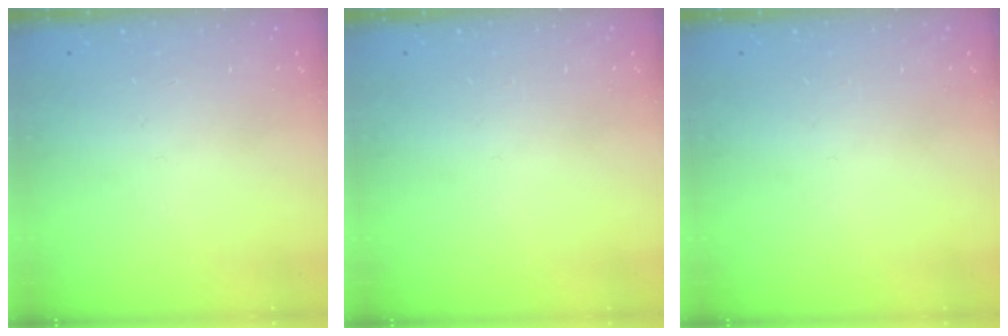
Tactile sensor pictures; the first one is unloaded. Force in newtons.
{"total": 0.0}
{"total": 0.0}